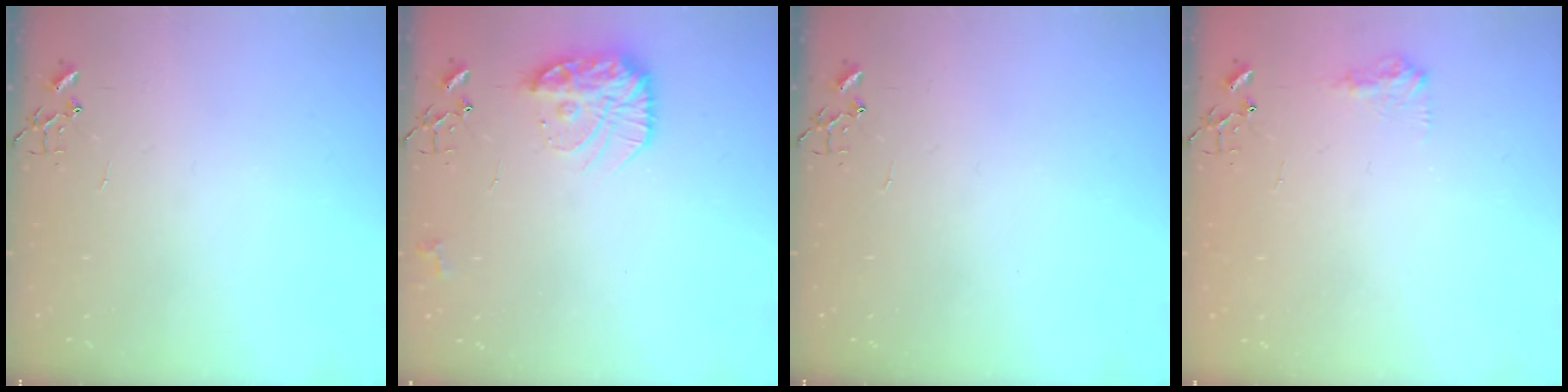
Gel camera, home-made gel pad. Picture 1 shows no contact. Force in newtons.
{"total": 16.1, "press": 16.0, "slide": 1.4}
{"total": 0.0}
{"total": 7.9, "press": 7.9, "slide": 0.3}